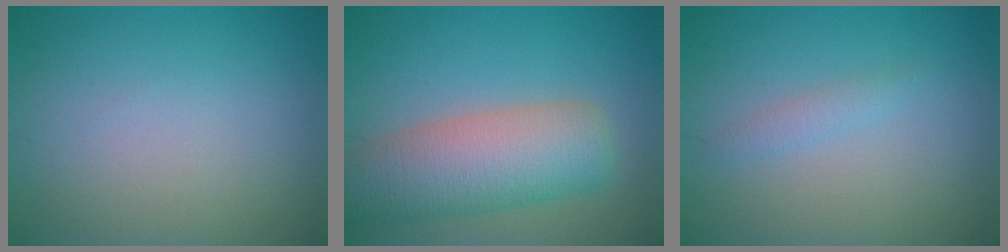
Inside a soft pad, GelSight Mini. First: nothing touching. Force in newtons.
{"total": 8.1, "press": 8.1, "slide": 0.6}
{"total": 1.1, "press": 1.1, "slide": 0.1}